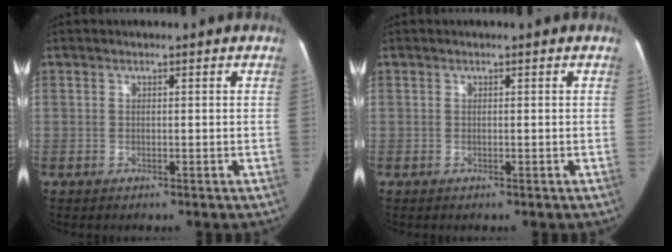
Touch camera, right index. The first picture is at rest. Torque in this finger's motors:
{"motor_torque": [-0.03, 0.02, 0.00, 0.00]}